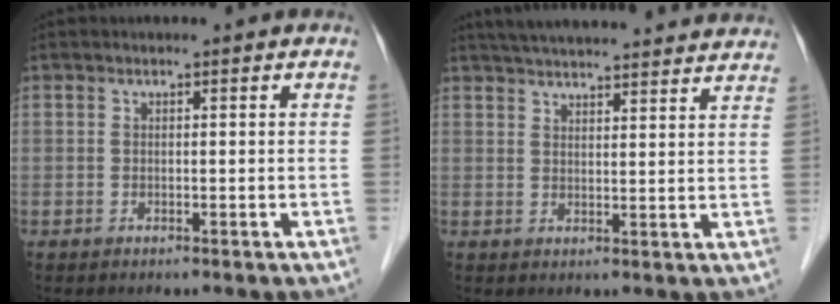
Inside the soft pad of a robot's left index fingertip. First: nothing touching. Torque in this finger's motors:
{"motor_torque": [-0.03, -0.86, 0.39, 0.09]}